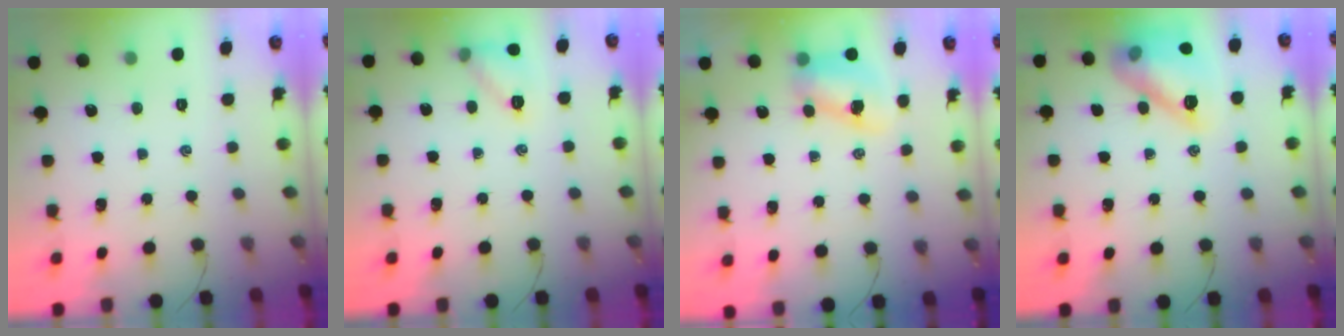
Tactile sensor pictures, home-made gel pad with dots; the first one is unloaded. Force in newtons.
{"total": 8.6, "press": 8.5, "slide": 0.8}
{"total": 7.9, "press": 7.9, "slide": 1.0}
{"total": 14.3, "press": 14.2, "slide": 1.1}